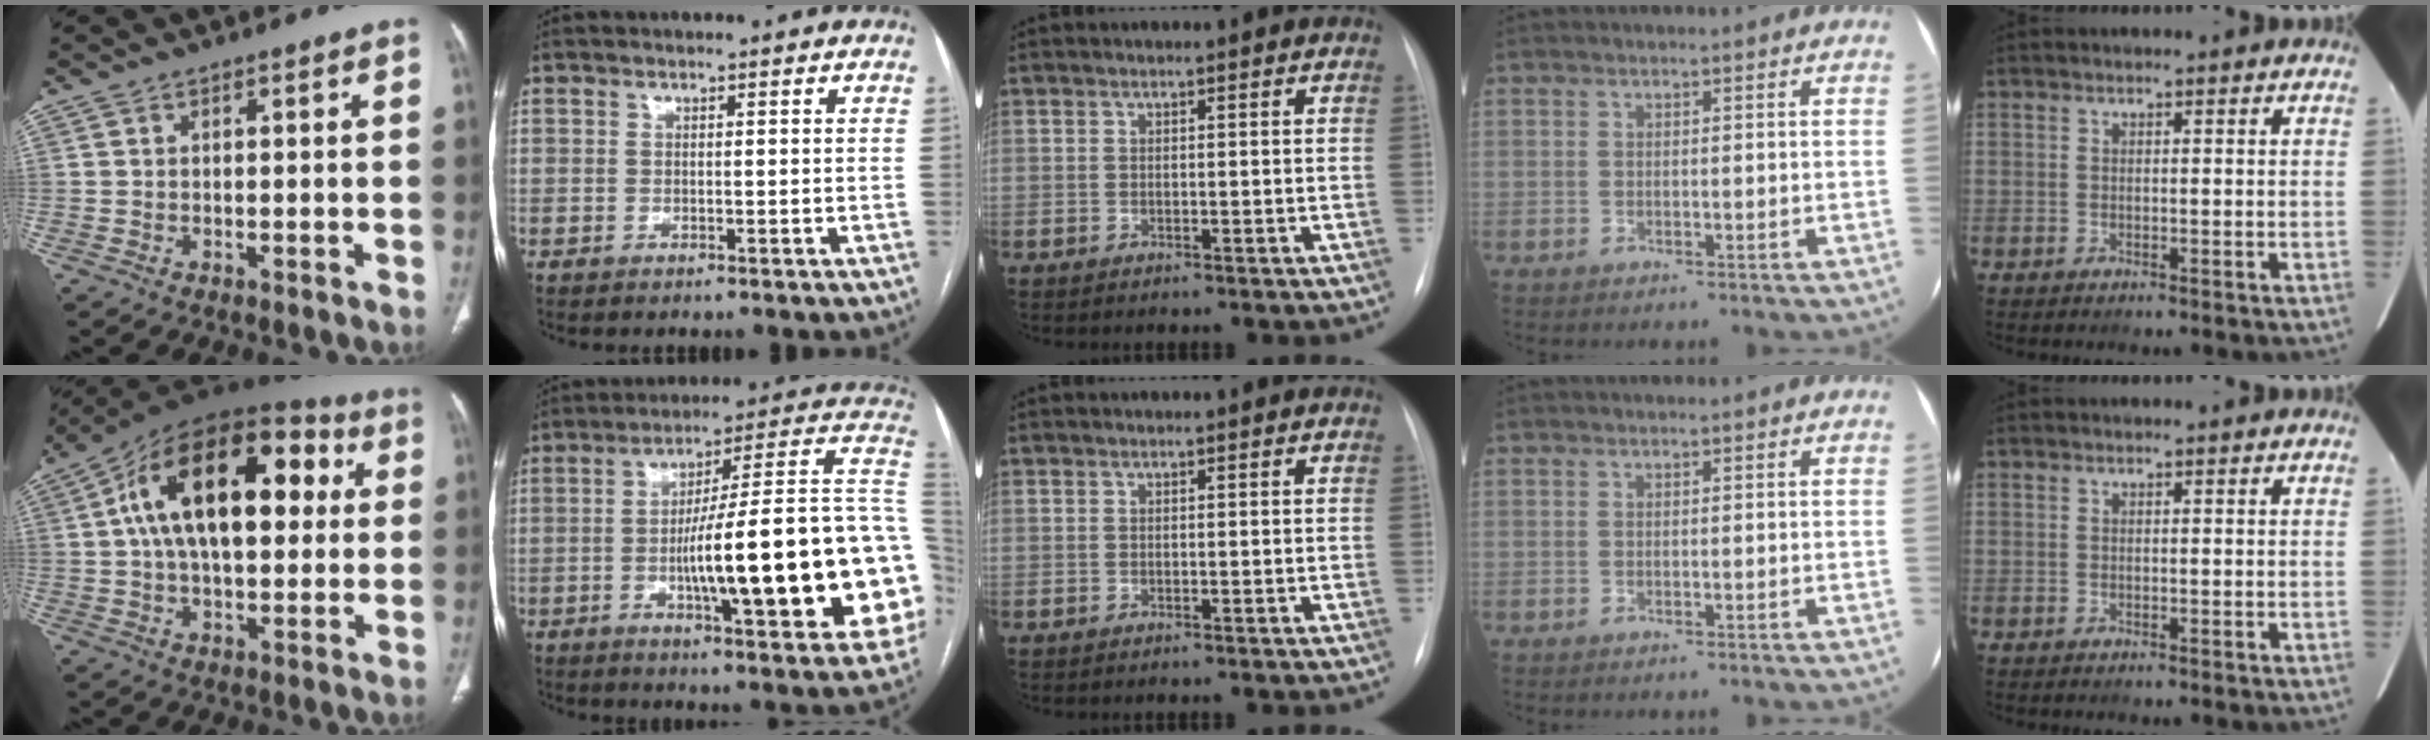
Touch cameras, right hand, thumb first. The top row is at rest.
{"thumb": {"total": 24.7, "force": [4.9, 13.4, 20.2], "torque": [-0.315, 0.036, 0.069]}, "index": {"total": 28.5, "force": [-3.4, 3.0, 28.1], "torque": [-0.316, 0.017, -0.057]}}